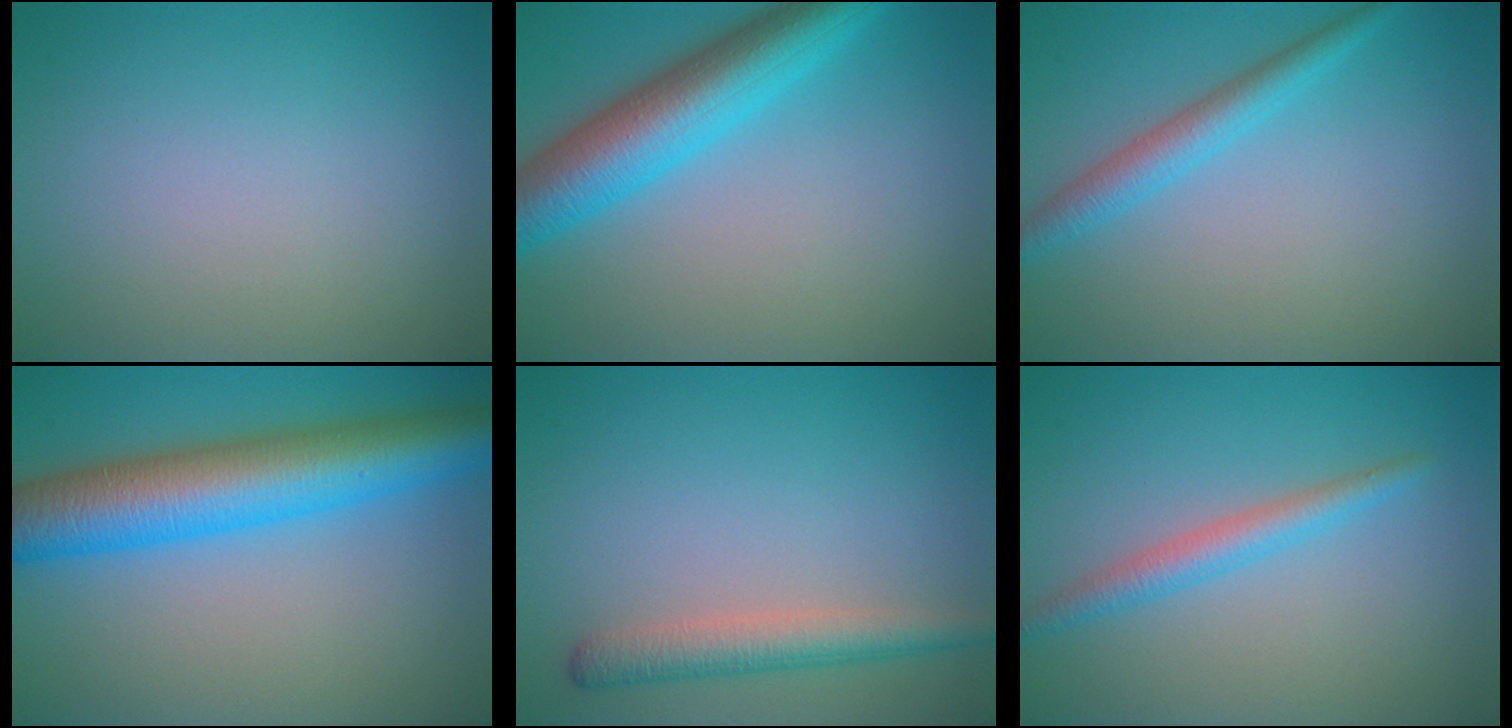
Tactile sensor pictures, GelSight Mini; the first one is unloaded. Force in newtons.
{"total": 7.6, "press": 7.6, "slide": 0.3}
{"total": 2.7, "press": 2.7, "slide": 0.1}
{"total": 9.5, "press": 9.5, "slide": 0.1}
{"total": 3.3, "press": 3.3, "slide": 0.1}
{"total": 2.4, "press": 2.4, "slide": 0.1}